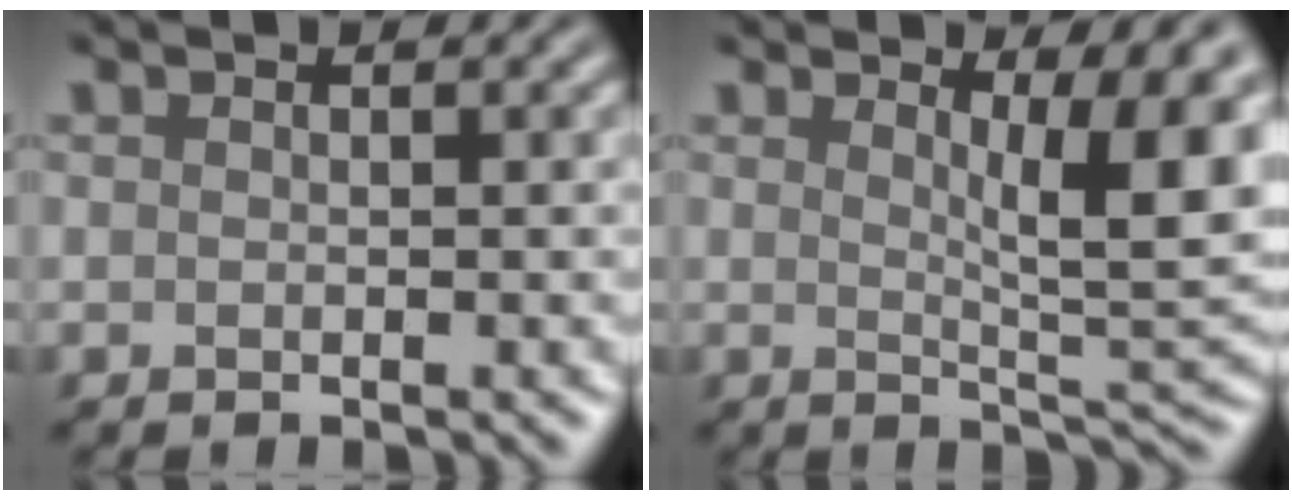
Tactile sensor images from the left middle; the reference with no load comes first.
{"total": 6.5, "force": [2.3, 1.9, 5.8], "torque": [-0.083, -0.011, 0.040]}